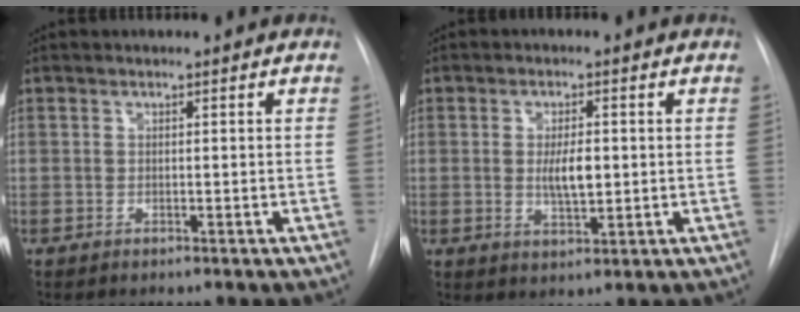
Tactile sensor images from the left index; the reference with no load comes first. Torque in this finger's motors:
{"motor_torque": [1.03, -0.06, 0.14, 0.08]}